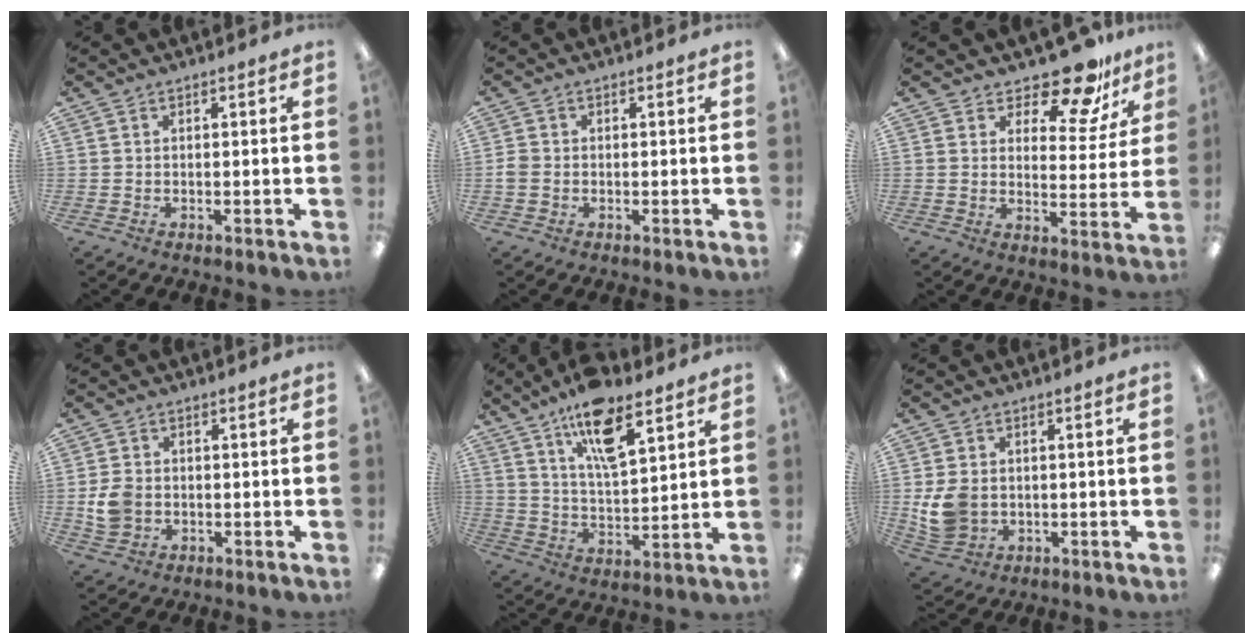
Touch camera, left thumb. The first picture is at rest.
{"total": 2.2, "force": [-0.5, 1.9, 1.0], "torque": [-0.016, 0.004, -0.010]}
{"total": 13.2, "force": [10.9, 4.7, 5.9], "torque": [-0.091, -0.075, 0.193]}
{"total": 5.7, "force": [-0.8, 4.8, 3.0], "torque": [-0.057, 0.006, -0.013]}
{"total": 14.5, "force": [9.5, 5.4, 9.5], "torque": [-0.155, -0.039, 0.161]}
{"total": 7.9, "force": [-0.4, 6.6, 4.3], "torque": [-0.089, 0.006, -0.004]}